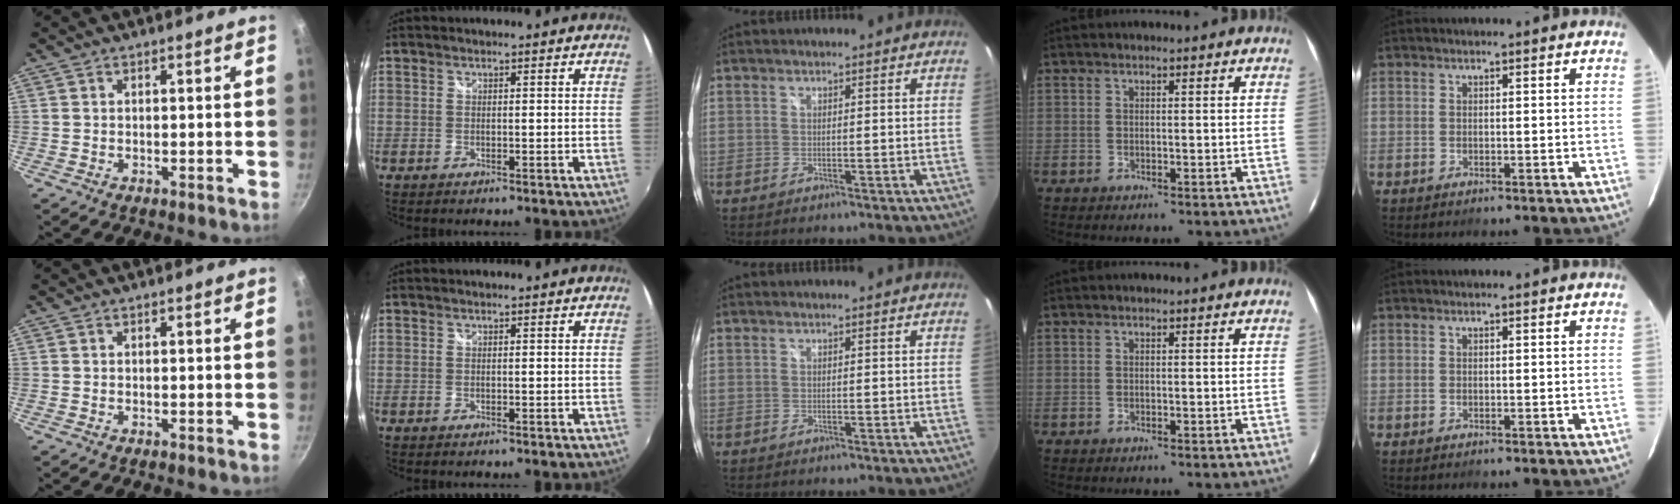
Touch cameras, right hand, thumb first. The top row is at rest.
{}